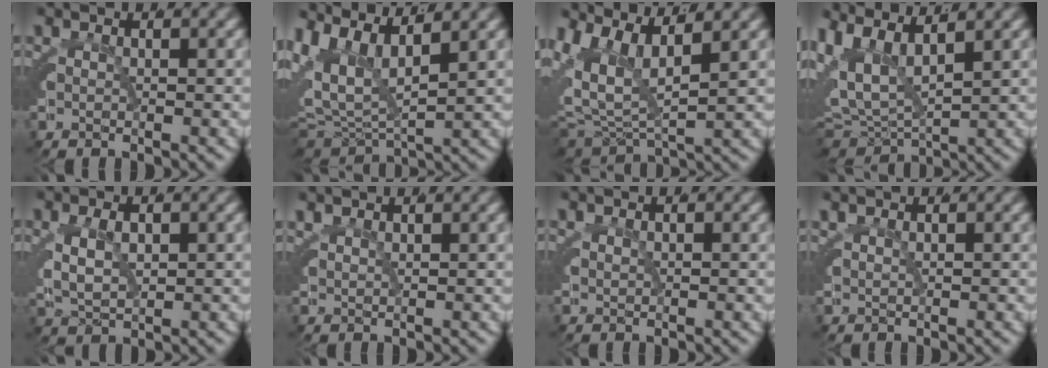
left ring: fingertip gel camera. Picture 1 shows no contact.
{"total": 9.2, "force": [1.9, 7.1, 5.5], "torque": [-0.113, 0.001, 0.020]}
{"total": 8.1, "force": [2.0, 6.4, 4.6], "torque": [-0.112, 0.004, 0.016]}
{"total": 11.2, "force": [2.5, 8.8, 6.3], "torque": [-0.135, -0.004, 0.026]}
{"total": 4.5, "force": [0.2, 3.8, 2.4], "torque": [-0.070, -0.013, 0.002]}
{"total": 2.5, "force": [1.6, 1.7, 0.8], "torque": [-0.029, -0.001, 0.026]}
{"total": 0.7, "force": [0.5, 0.5, 0.1], "torque": [-0.005, -0.001, 0.008]}
{"total": 1.6, "force": [1.1, 1.1, 0.5], "torque": [-0.015, 0.002, 0.017]}